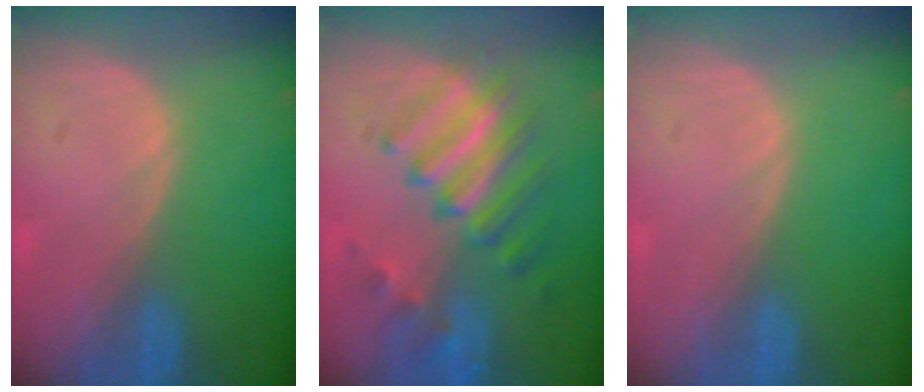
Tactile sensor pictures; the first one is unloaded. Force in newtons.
{"total": 9.5, "press": 8.4, "slide": 4.5}
{"total": 0.0}